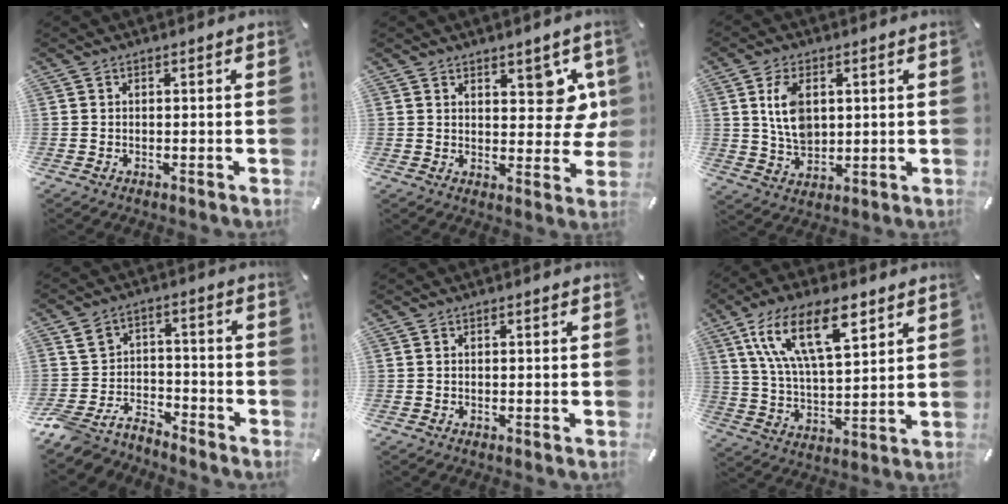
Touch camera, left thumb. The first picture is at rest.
{"total": 8.0, "force": [4.1, 5.1, 4.5], "torque": [-0.029, -0.033, 0.066]}
{"total": 8.1, "force": [2.0, 5.5, 5.7], "torque": [-0.123, -0.001, 0.031]}
{"total": 7.2, "force": [-3.7, 5.5, 2.8], "torque": [-0.075, 0.020, -0.075]}
{"total": 0.0}
{"total": 17.9, "force": [9.4, 7.7, 13.1], "torque": [-0.263, -0.018, 0.157]}